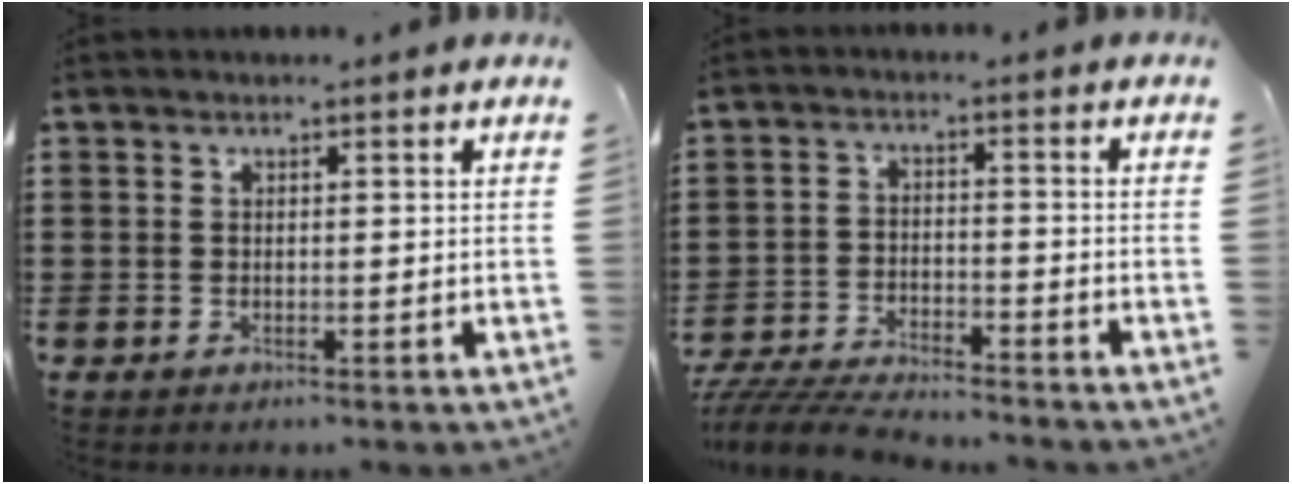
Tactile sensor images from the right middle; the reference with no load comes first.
{"total": 6.2, "force": [-6.0, 0.7, 1.4], "torque": [-0.037, 0.001, -0.120]}